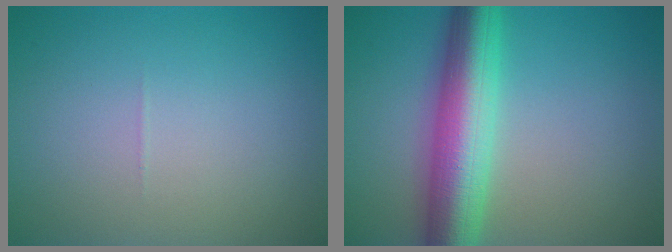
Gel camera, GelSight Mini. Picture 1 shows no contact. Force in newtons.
{"total": 8.4, "press": 8.4, "slide": 0.2}